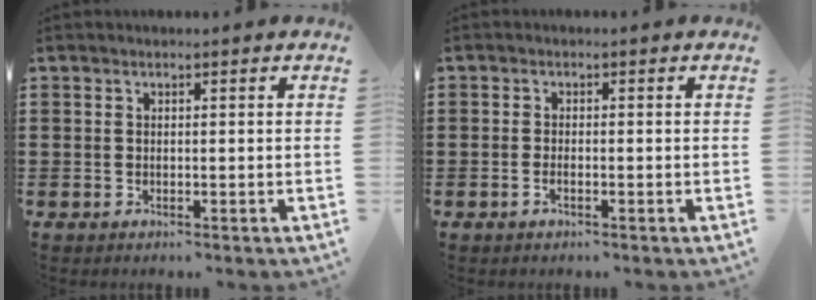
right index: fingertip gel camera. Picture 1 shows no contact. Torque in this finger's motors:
{"motor_torque": [-0.61, 0.92, -0.02, -0.01]}